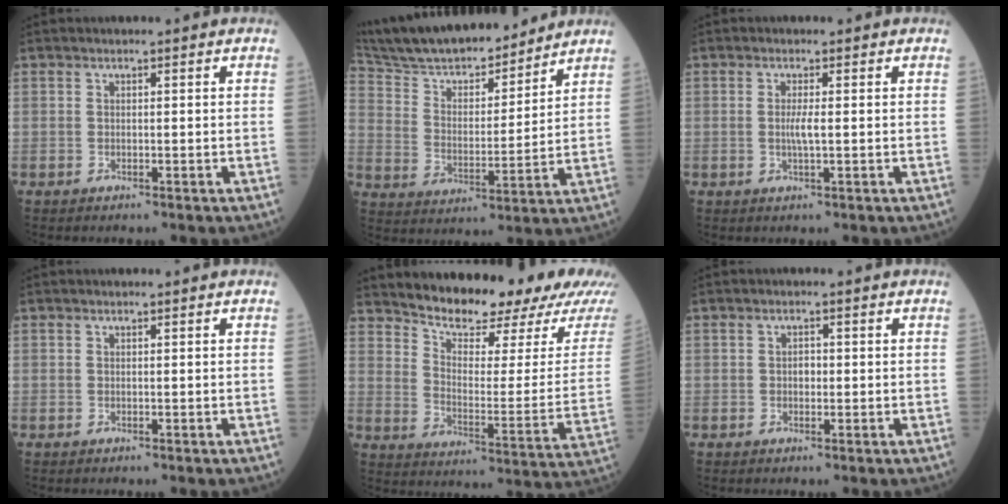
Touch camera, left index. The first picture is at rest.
{"total": 19.6, "force": [17.7, 3.5, 7.6], "torque": [-0.135, 0.009, 0.294]}
{"total": 1.8, "force": [-0.4, 0.0, 1.8], "torque": [-0.040, -0.005, -0.007]}
{"total": 0.0}
{"total": 17.2, "force": [15.5, 2.7, 7.0], "torque": [-0.102, -0.050, 0.204]}
{"total": 1.3, "force": [-0.4, 0.9, 0.8], "torque": [-0.013, -0.001, -0.009]}